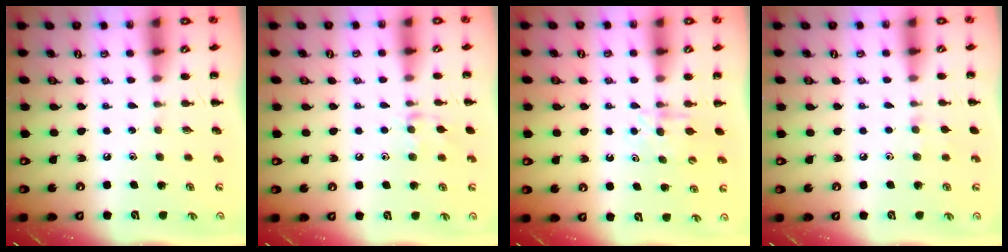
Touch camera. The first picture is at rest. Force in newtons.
{"total": 7.8, "press": 7.7, "slide": 1.2}
{"total": 4.9, "press": 4.7, "slide": 1.2}
{"total": 4.6, "press": 4.2, "slide": 1.7}